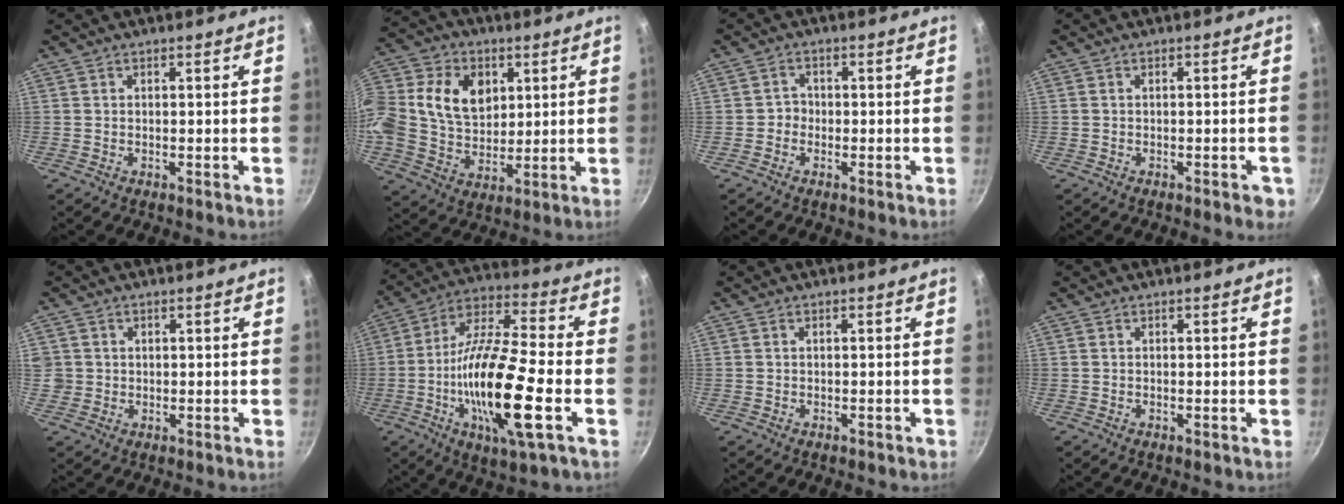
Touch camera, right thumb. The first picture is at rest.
{"total": 22.3, "force": [5.3, 17.0, 13.3], "torque": [-0.288, 0.035, 0.093]}
{"total": 2.0, "force": [-0.8, 1.7, 0.6], "torque": [0.006, 0.011, -0.017]}
{"total": 3.0, "force": [-1.3, 1.2, 2.4], "torque": [-0.020, 0.008, -0.014]}
{"total": 2.9, "force": [0.3, 2.8, 0.7], "torque": [0.000, 0.010, 0.007]}
{"total": 20.1, "force": [-4.9, 4.7, 19.0], "torque": [-0.355, 0.022, -0.104]}
{"total": 0.7, "force": [-0.4, 0.3, 0.5], "torque": [-0.004, 0.006, -0.004]}
{"total": 0.0}